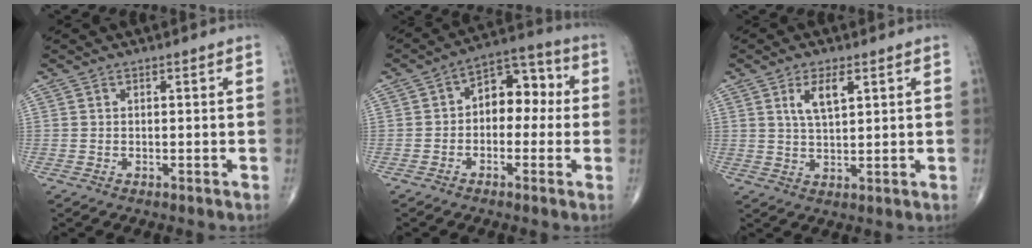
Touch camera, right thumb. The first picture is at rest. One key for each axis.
{"total": 9.5, "fx": 0.2, "fy": 6.4, "fz": 7.1, "tx": -0.062, "ty": 0.040, "tz": -0.012}
{"total": 5.3, "fx": 2.3, "fy": 2.1, "fz": 4.3, "tx": -0.079, "ty": -0.010, "tz": 0.047}